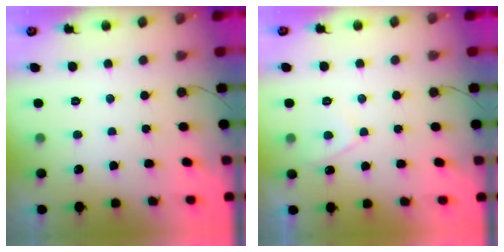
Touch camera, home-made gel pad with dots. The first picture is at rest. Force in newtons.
{"total": 2.9, "press": 2.9, "slide": 0.5}